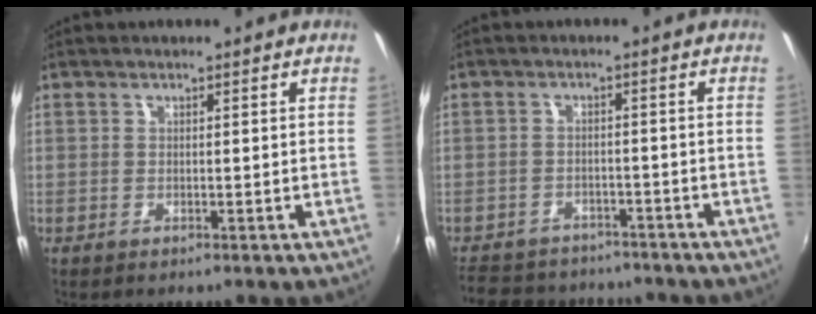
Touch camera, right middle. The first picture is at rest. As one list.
[{"total": 12.7, "force": [-10.8, 5.6, 3.8], "torque": [-0.103, 0.011, -0.156]}]